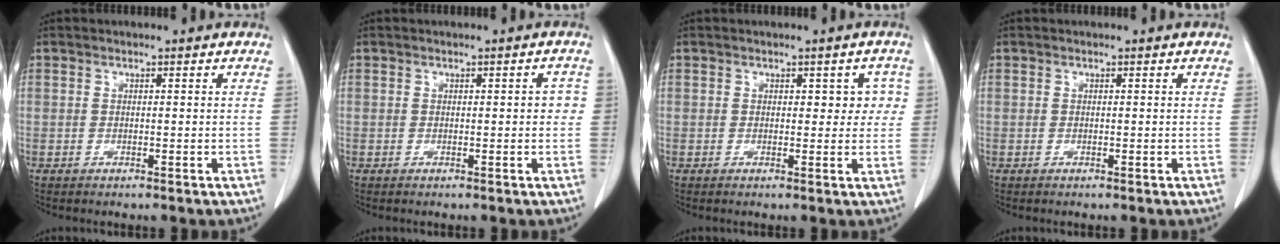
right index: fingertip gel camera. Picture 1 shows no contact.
{"total": 1.6, "force": [0.0, 0.8, 1.4], "torque": [-0.007, 0.007, -0.001]}
{"total": 3.2, "force": [0.8, 2.2, 2.3], "torque": [-0.008, 0.014, 0.007]}
{"total": 0.0}